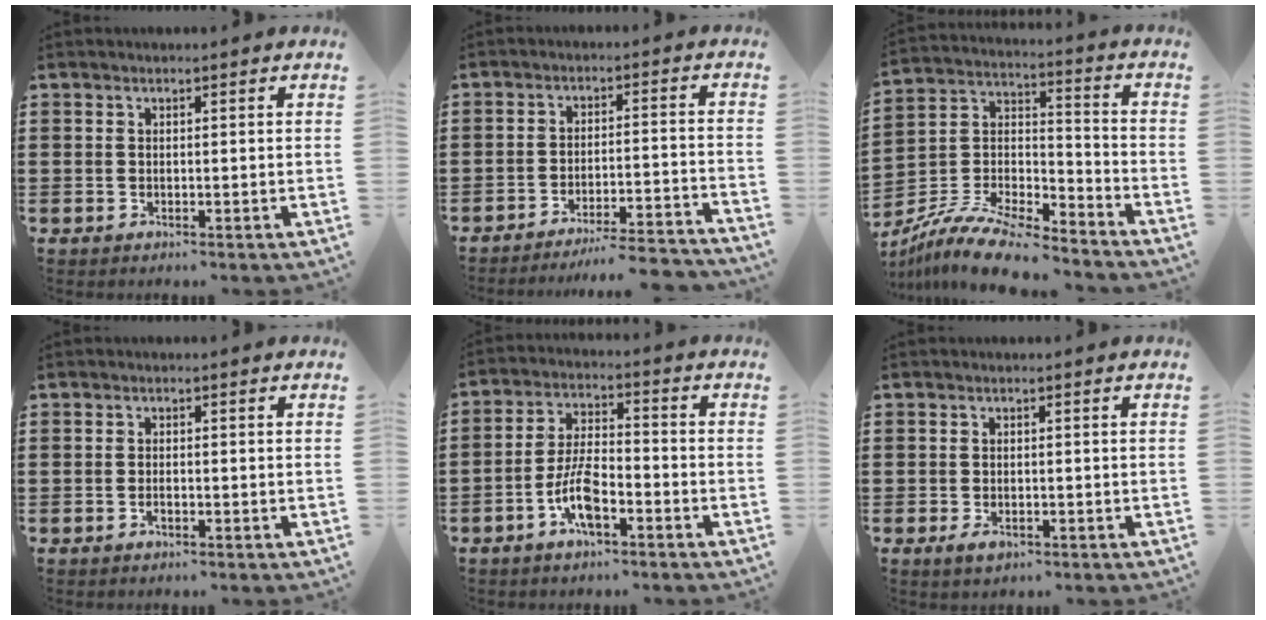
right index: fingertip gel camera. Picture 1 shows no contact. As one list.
[{"total": 5.2, "force": [-4.9, -0.5, 1.5], "torque": [-0.027, -0.011, -0.098]}, {"total": 11.4, "force": [-10.1, 2.4, 4.7], "torque": [-0.102, 0.019, -0.202]}, {"total": 1.1, "force": [-0.6, 0.3, 0.8], "torque": [-0.018, -0.006, -0.010]}, {"total": 7.5, "force": [-3.6, 2.7, 6.0], "torque": [-0.138, -0.003, -0.071]}, {"total": 1.4, "force": [-0.8, 0.8, 0.8], "torque": [-0.017, -0.001, -0.015]}]